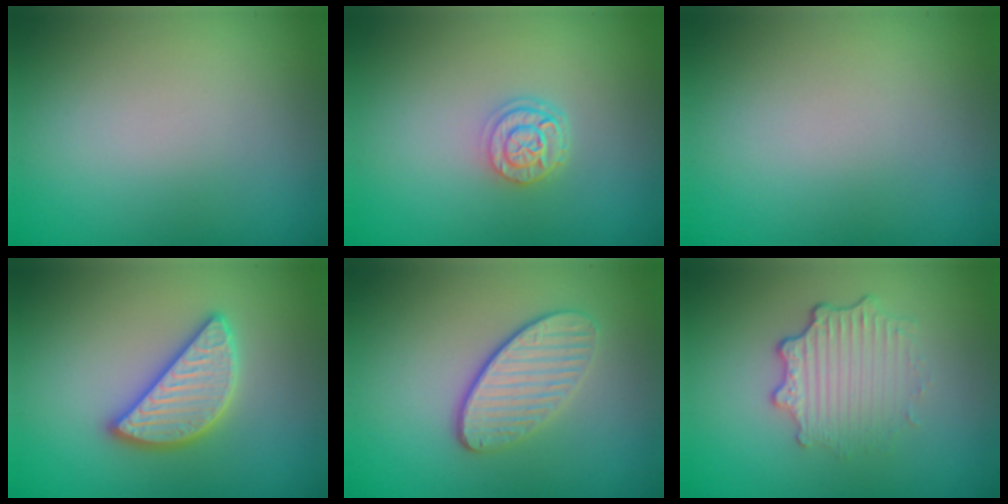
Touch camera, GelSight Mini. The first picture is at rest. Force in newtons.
{"total": 2.6, "press": 2.1, "slide": 1.5}
{"total": 0.0}
{"total": 4.7, "press": 4.6, "slide": 0.3}
{"total": 3.5, "press": 3.0, "slide": 1.9}
{"total": 3.5, "press": 2.8, "slide": 2.2}